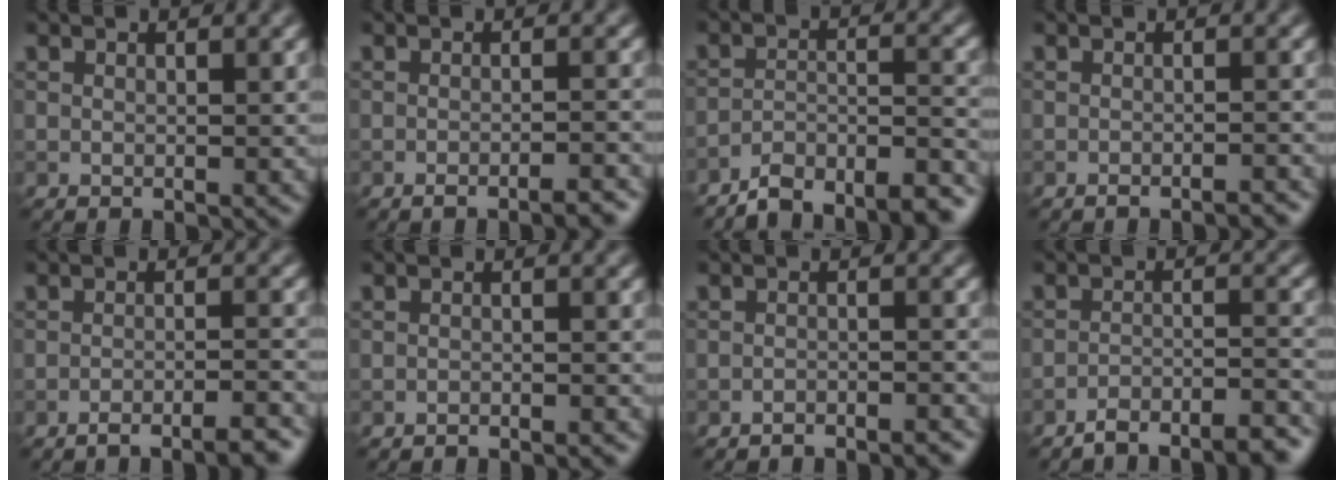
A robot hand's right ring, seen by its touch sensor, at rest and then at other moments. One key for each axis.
{"total": 2.9, "fx": -2.0, "fy": 0.6, "fz": 2.0, "tx": -0.016, "ty": 0.004, "tz": -0.033}
{"total": 9.2, "fx": -8.4, "fy": 2.0, "fz": 3.3, "tx": -0.043, "ty": 0.001, "tz": -0.132}
{"total": 2.0, "fx": -1.7, "fy": 0.4, "fz": 1.0, "tx": -0.002, "ty": 0.004, "tz": -0.024}
{"total": 4.8, "fx": -3.9, "fy": 0.8, "fz": 2.7, "tx": -0.036, "ty": 0.006, "tz": -0.058}
{"total": 1.4, "fx": -1.3, "fy": 0.1, "fz": 0.3, "tx": 0.003, "ty": 0.001, "tz": -0.019}
{"total": 2.5, "fx": -2.3, "fy": 0.3, "fz": 0.7, "tx": -0.003, "ty": 0.003, "tz": -0.031}
{"total": 6.6, "fx": -5.8, "fy": 1.3, "fz": 2.9, "tx": -0.035, "ty": 0.006, "tz": -0.087}